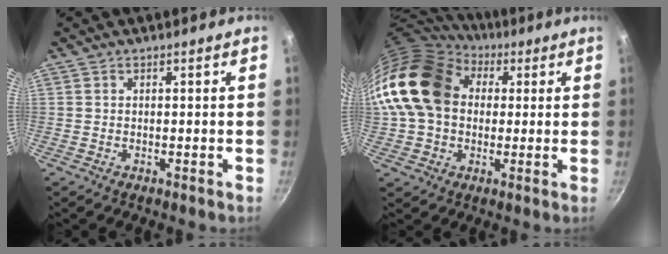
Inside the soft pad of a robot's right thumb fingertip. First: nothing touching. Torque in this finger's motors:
{"motor_torque": [0.63, 0.63, 0.56, -0.26, 0.48]}